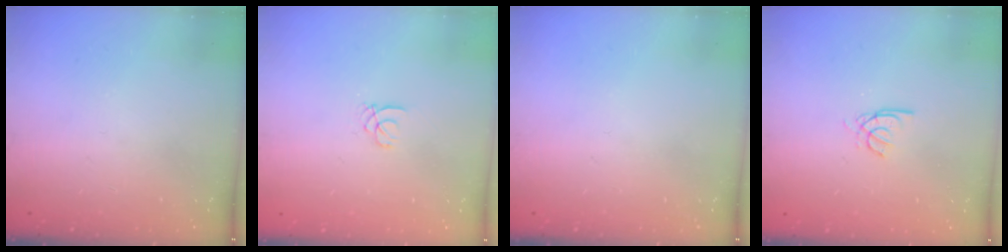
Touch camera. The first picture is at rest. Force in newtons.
{"total": 1.0, "press": 1.0, "slide": 0.1}
{"total": 0.0}
{"total": 2.6, "press": 2.6, "slide": 0.4}